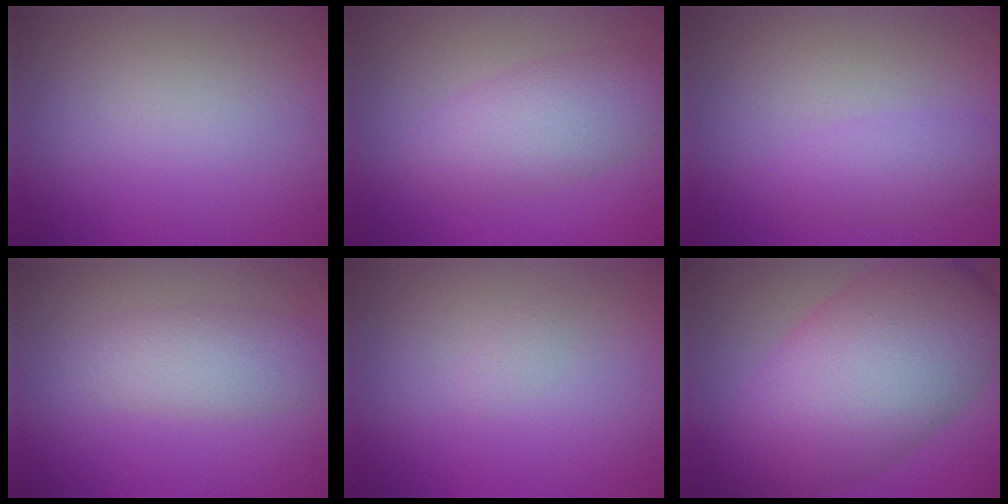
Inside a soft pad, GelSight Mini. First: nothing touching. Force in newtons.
{"total": 4.0, "press": 4.0, "slide": 0.1}
{"total": 2.1, "press": 2.1, "slide": 0.1}
{"total": 2.9, "press": 2.9, "slide": 0.2}
{"total": 0.6, "press": 0.6, "slide": 0.1}
{"total": 11.4, "press": 11.4, "slide": 0.1}